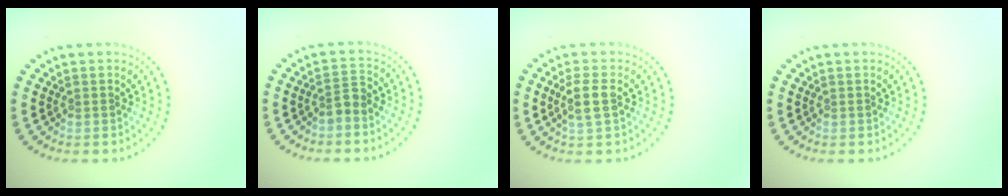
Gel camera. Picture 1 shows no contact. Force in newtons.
{"total": 1.7, "press": 1.3, "slide": 1.1}
{"total": 2.3, "press": 2.1, "slide": 1.1}
{"total": 0.0}